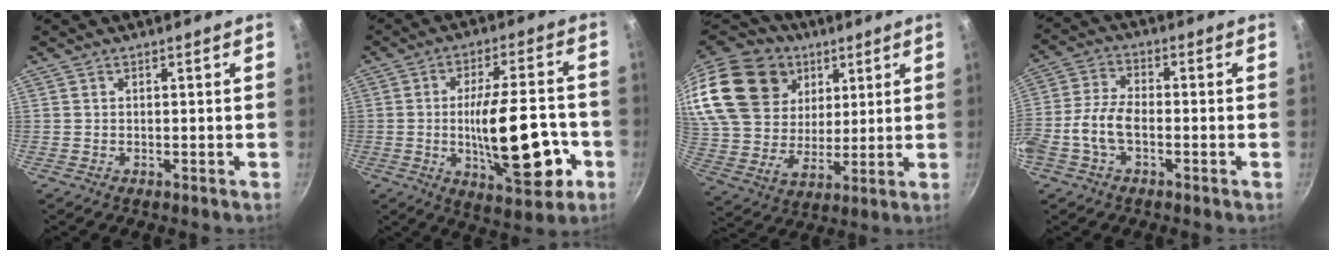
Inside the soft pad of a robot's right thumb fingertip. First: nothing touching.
{"total": 18.9, "force": [-4.5, 7.1, 16.9], "torque": [-0.235, 0.018, -0.058]}
{"total": 28.6, "force": [13.8, 20.9, 13.9], "torque": [-0.292, -0.003, 0.268]}
{"total": 7.7, "force": [-2.2, 4.2, 6.0], "torque": [-0.124, 0.027, -0.056]}